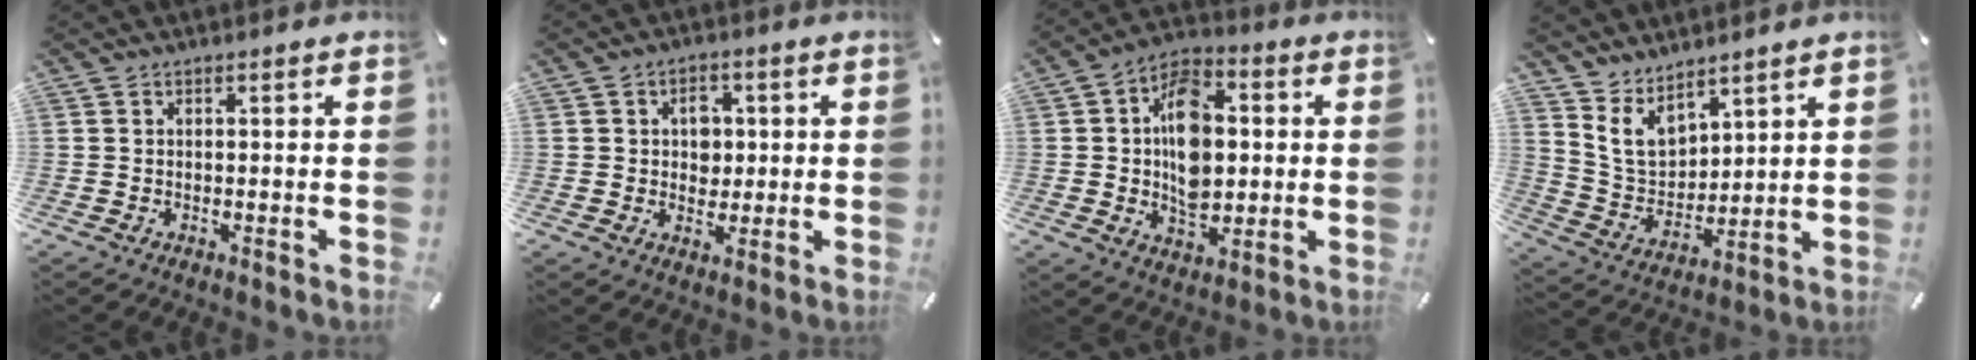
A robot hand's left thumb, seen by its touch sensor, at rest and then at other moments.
{"total": 5.6, "force": [0.8, 4.9, 2.6], "torque": [-0.022, -0.005, 0.005]}
{"total": 14.8, "force": [0.2, 10.3, 10.6], "torque": [-0.180, 0.008, 0.004]}
{"total": 9.1, "force": [6.1, 6.0, 3.1], "torque": [-0.082, -0.039, 0.117]}